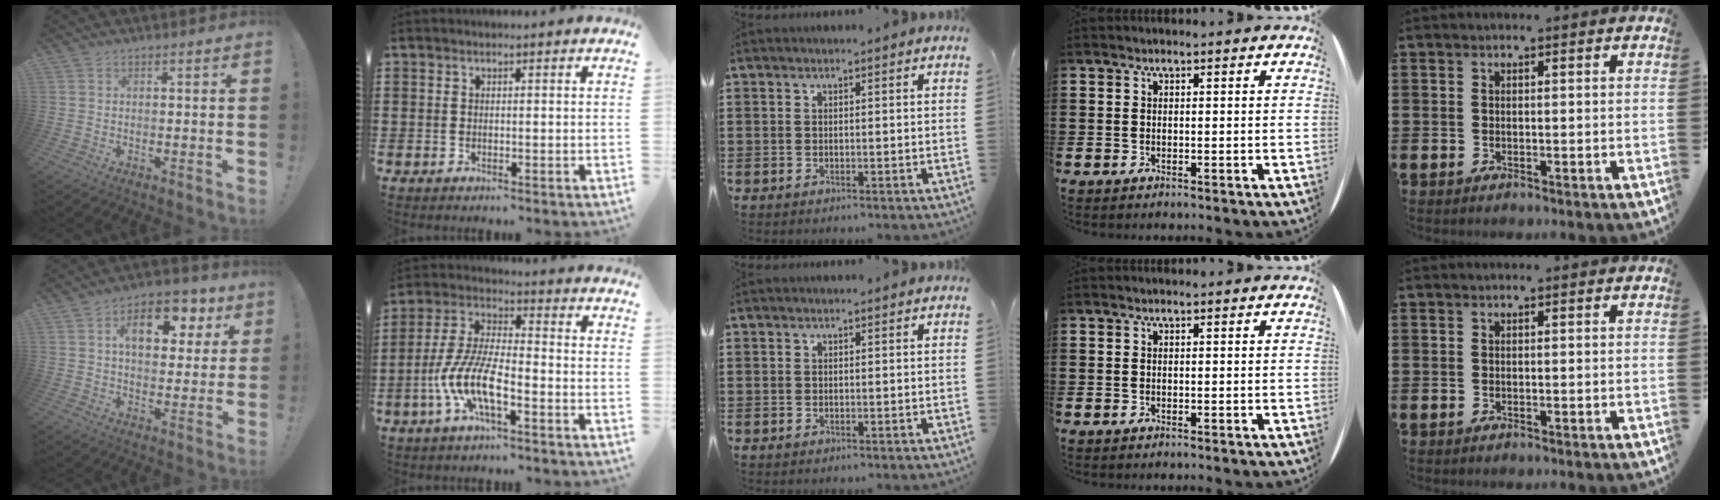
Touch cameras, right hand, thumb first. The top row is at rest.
{"thumb": {"total": 13.1, "force": [4.8, 7.9, 9.2], "torque": [-0.129, -0.006, 0.082]}, "index": {"total": 9.6, "force": [-4.4, 2.8, 8.0], "torque": [-0.195, -0.010, -0.090]}}